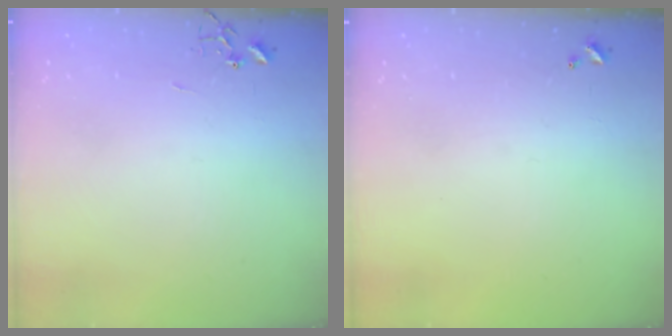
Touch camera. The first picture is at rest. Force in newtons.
{"total": 0.0}